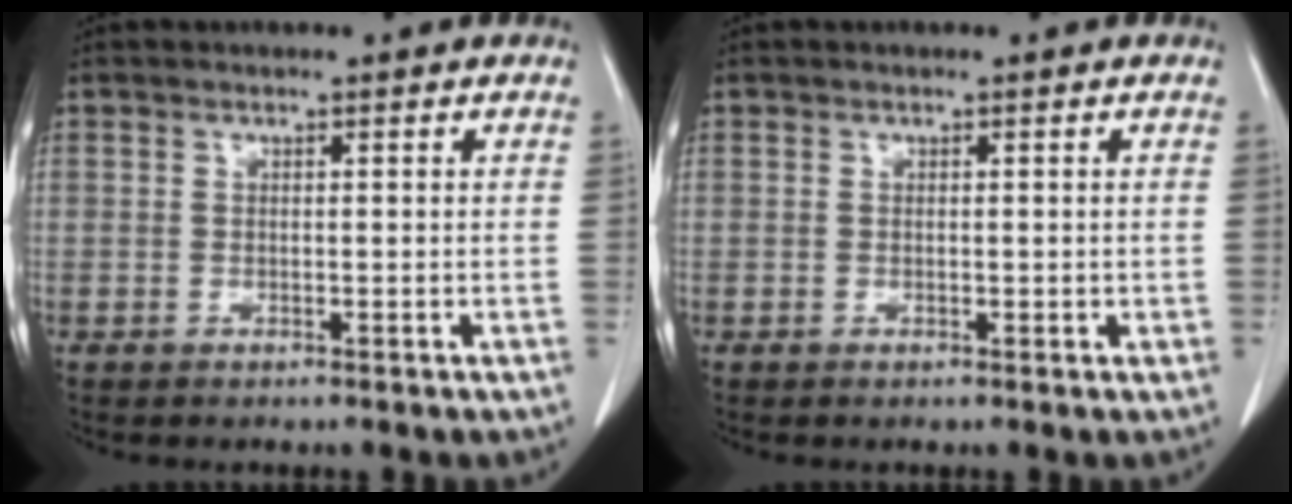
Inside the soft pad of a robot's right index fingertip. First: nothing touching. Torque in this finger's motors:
{"motor_torque": [-0.33, 0.68, -0.01, 0.01]}